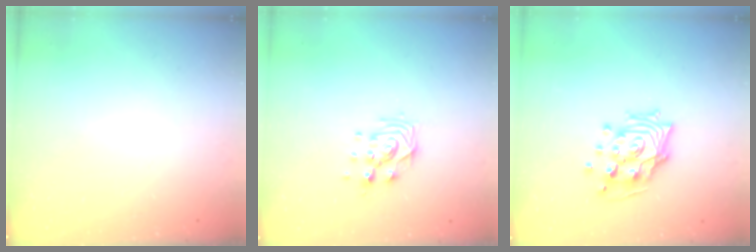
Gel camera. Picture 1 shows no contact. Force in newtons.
{"total": 9.6, "press": 9.5, "slide": 0.8}
{"total": 13.8, "press": 13.6, "slide": 2.0}